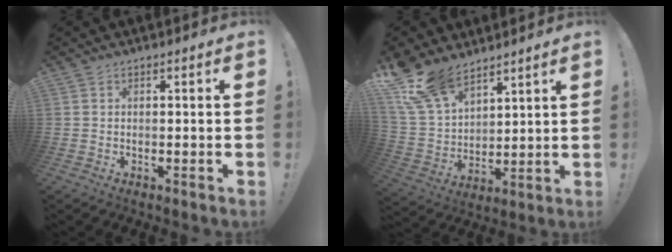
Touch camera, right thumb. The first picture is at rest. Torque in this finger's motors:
{"motor_torque": [-0.02, 2.70, 0.97, 0.84, 0.09]}